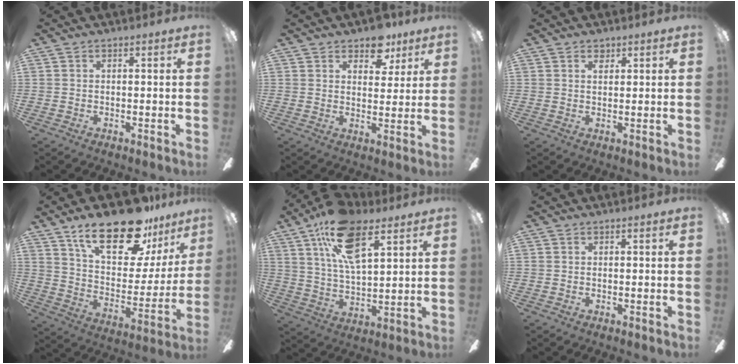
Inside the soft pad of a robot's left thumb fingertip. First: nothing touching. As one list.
[{"total": 7.9, "force": [5.6, 4.6, 3.2], "torque": [-0.031, -0.023, 0.097]}, {"total": 2.0, "force": [1.3, 1.1, 1.0], "torque": [-0.013, -0.002, 0.023]}, {"total": 25.0, "force": [17.0, 10.2, 15.2], "torque": [-0.240, -0.099, 0.290]}, {"total": 16.7, "force": [9.5, 7.6, 11.5], "torque": [-0.202, -0.021, 0.167]}, {"total": 0.0}]